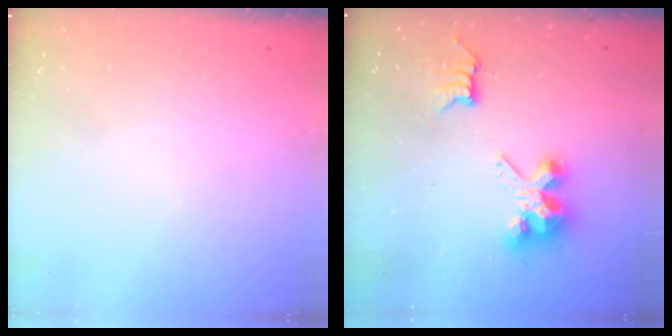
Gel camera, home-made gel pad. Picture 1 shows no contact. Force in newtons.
{"total": 7.8, "press": 7.8, "slide": 0.3}